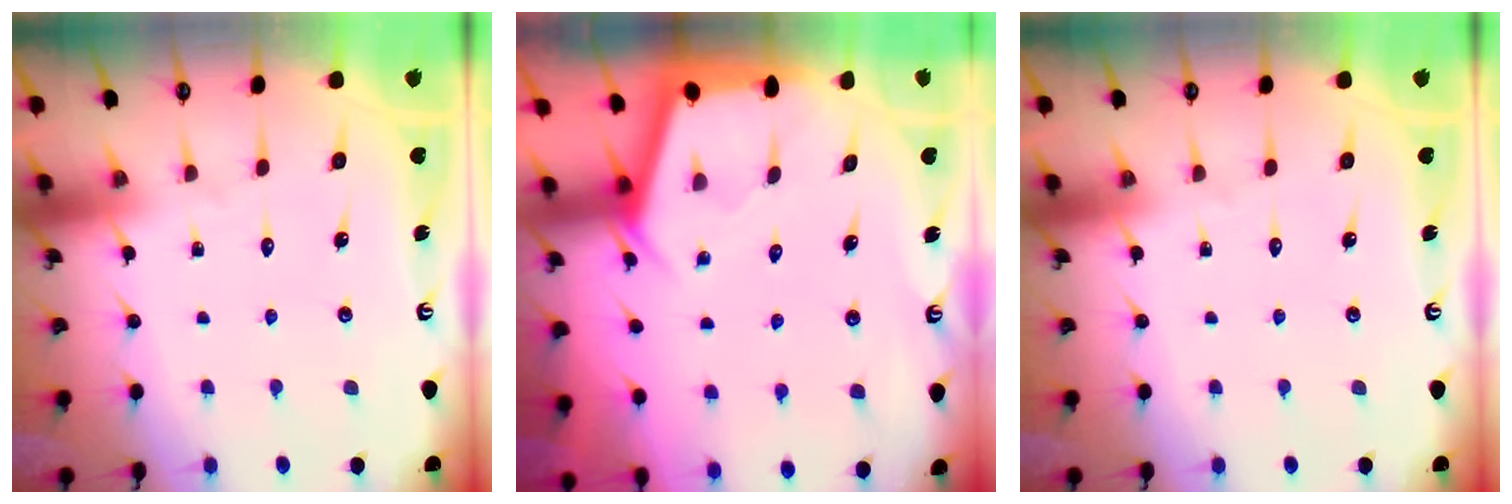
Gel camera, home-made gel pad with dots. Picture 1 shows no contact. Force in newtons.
{"total": 2.9, "press": 2.9, "slide": 0.4}
{"total": 0.0}